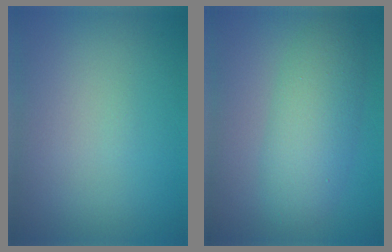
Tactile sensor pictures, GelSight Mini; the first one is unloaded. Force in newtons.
{"total": 5.1, "press": 5.1, "slide": 0.0}